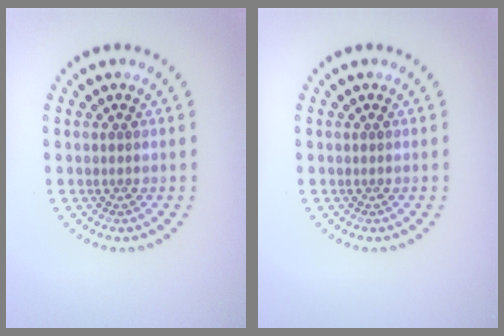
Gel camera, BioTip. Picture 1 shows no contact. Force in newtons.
{"total": 0.0}